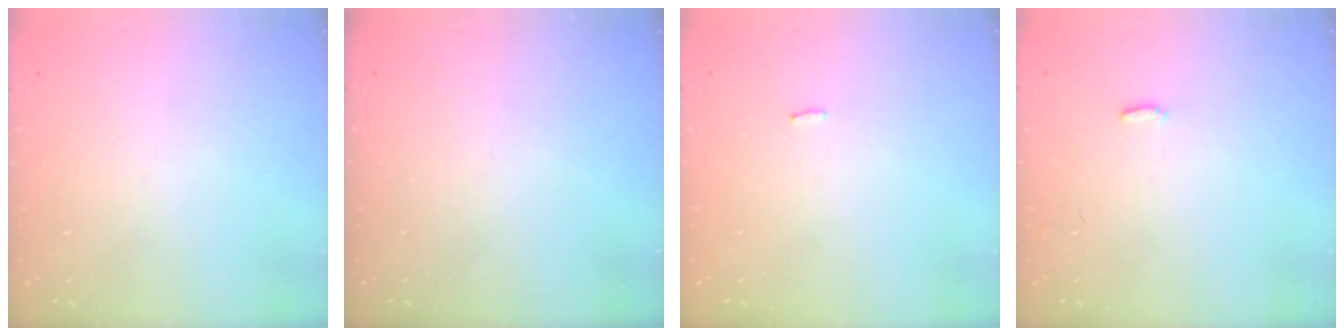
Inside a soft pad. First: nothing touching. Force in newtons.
{"total": 0.0}
{"total": 2.0, "press": 2.0, "slide": 0.3}
{"total": 4.8, "press": 4.8, "slide": 0.4}